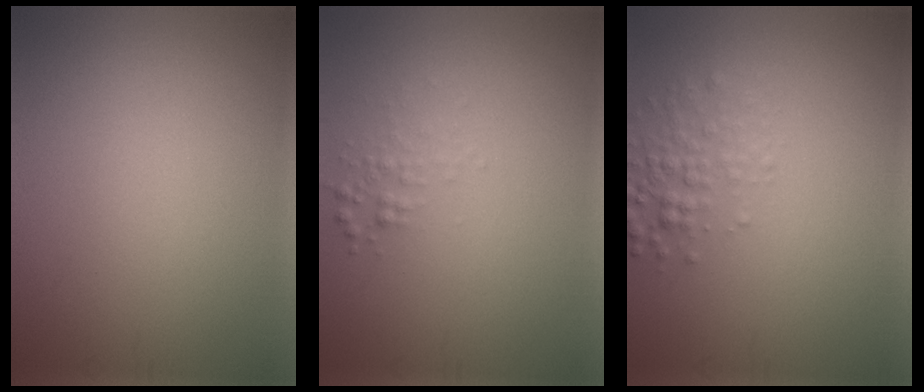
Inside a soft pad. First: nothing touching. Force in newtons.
{"total": 1.1, "press": 1.1, "slide": 0.0}
{"total": 2.3, "press": 2.3, "slide": 0.1}